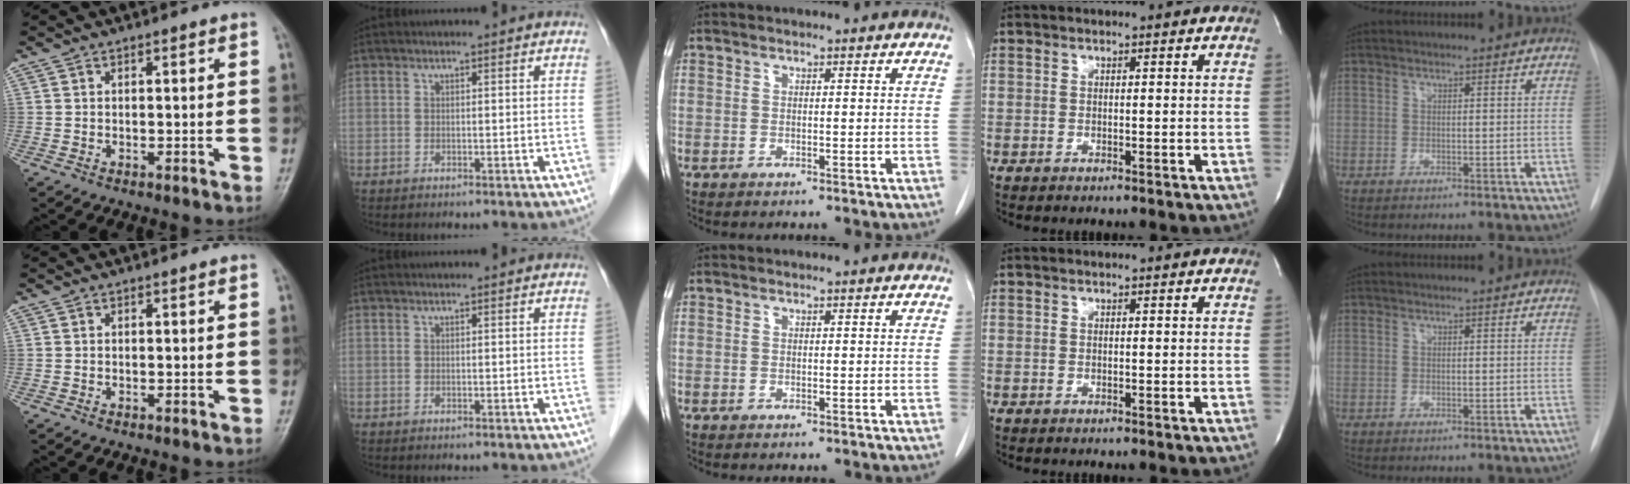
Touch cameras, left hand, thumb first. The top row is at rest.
{}